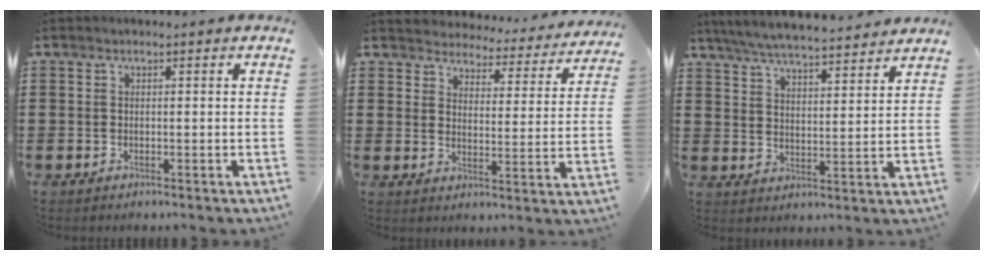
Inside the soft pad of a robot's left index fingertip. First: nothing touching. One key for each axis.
{"total": 3.8, "fx": 3.8, "fy": 0.4, "fz": -0.2, "tx": -0.014, "ty": -0.036, "tz": 0.059}
{"total": 5.8, "fx": 5.7, "fy": 0.0, "fz": 1.3, "tx": -0.050, "ty": -0.031, "tz": 0.098}